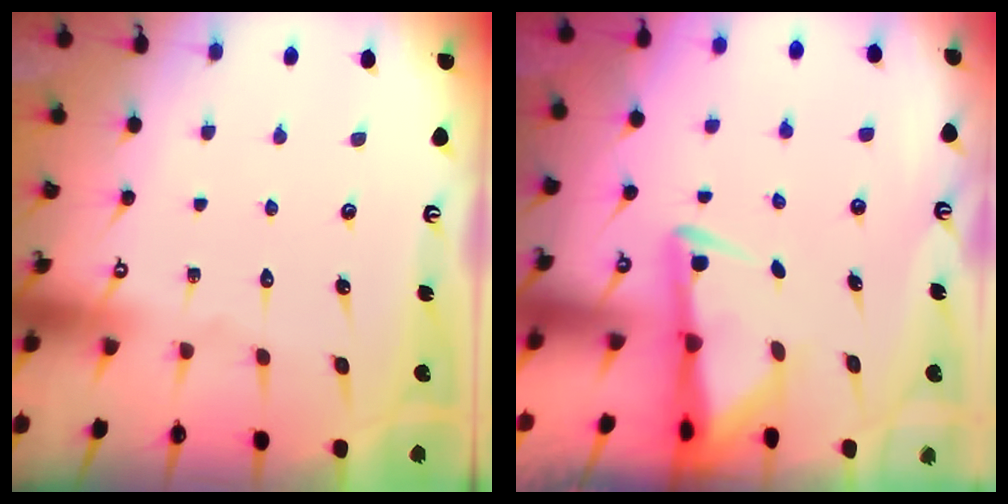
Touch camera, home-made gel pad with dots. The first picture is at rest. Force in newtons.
{"total": 3.0, "press": 2.9, "slide": 0.6}